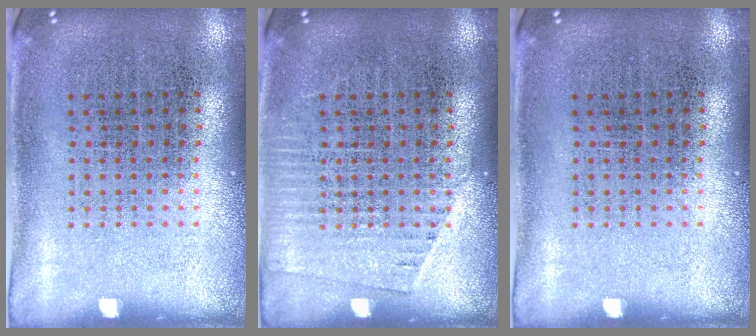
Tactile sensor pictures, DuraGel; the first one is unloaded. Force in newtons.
{"total": 1.2, "press": 1.2, "slide": 0.1}
{"total": 0.0}